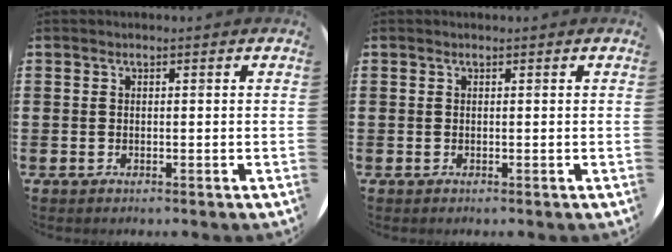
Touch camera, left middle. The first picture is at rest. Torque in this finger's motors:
{"motor_torque": [-0.08, -0.09, -0.03, -0.01]}